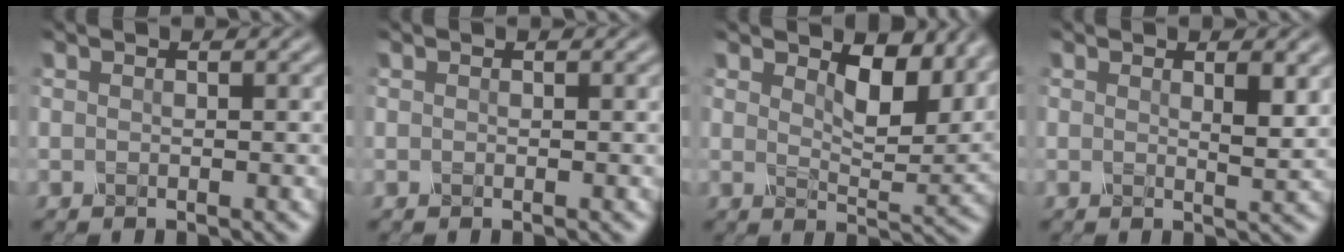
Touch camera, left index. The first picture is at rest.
{"total": 0.0}
{"total": 6.4, "force": [3.4, 2.9, 4.6], "torque": [-0.071, -0.008, 0.049]}
{"total": 2.4, "force": [1.0, 0.6, 2.1], "torque": [-0.025, -0.005, 0.017]}